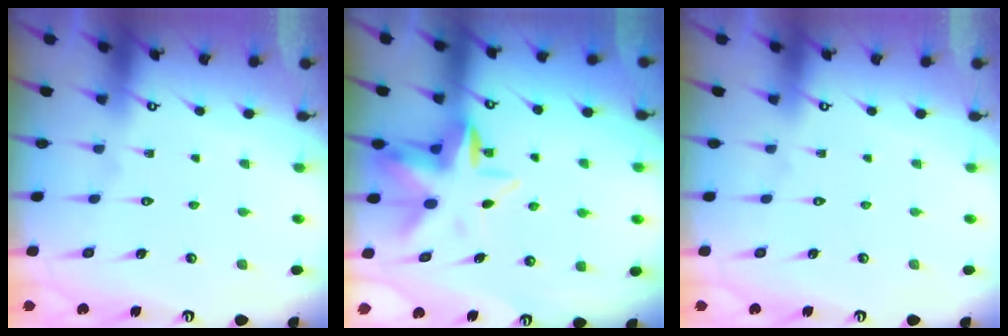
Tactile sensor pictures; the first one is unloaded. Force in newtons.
{"total": 8.3, "press": 8.1, "slide": 1.5}
{"total": 0.0}